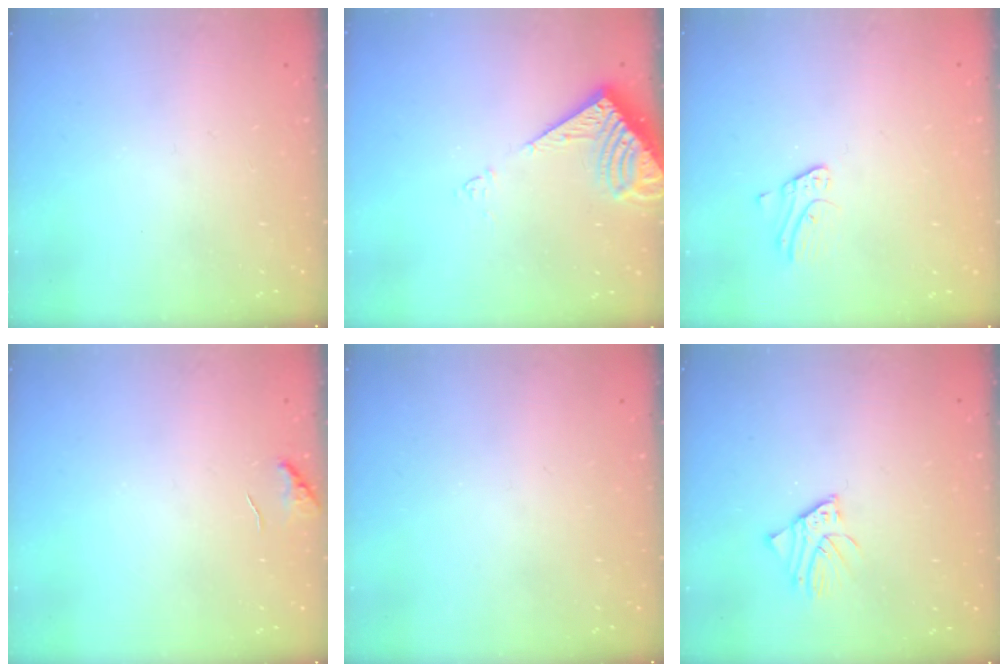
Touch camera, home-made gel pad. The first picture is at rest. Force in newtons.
{"total": 8.8, "press": 8.8, "slide": 0.9}
{"total": 2.7, "press": 2.7, "slide": 0.3}
{"total": 6.8, "press": 6.8, "slide": 1.0}
{"total": 0.0}
{"total": 2.2, "press": 2.2, "slide": 0.1}